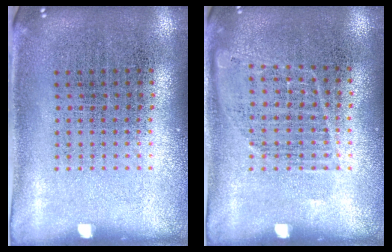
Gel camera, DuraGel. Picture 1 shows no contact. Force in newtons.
{"total": 0.9, "press": 0.9, "slide": 0.2}